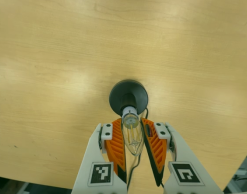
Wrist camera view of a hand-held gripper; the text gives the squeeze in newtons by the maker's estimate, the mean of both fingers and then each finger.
{"total": 10.7, "left": 9.6, "right": 11.8}